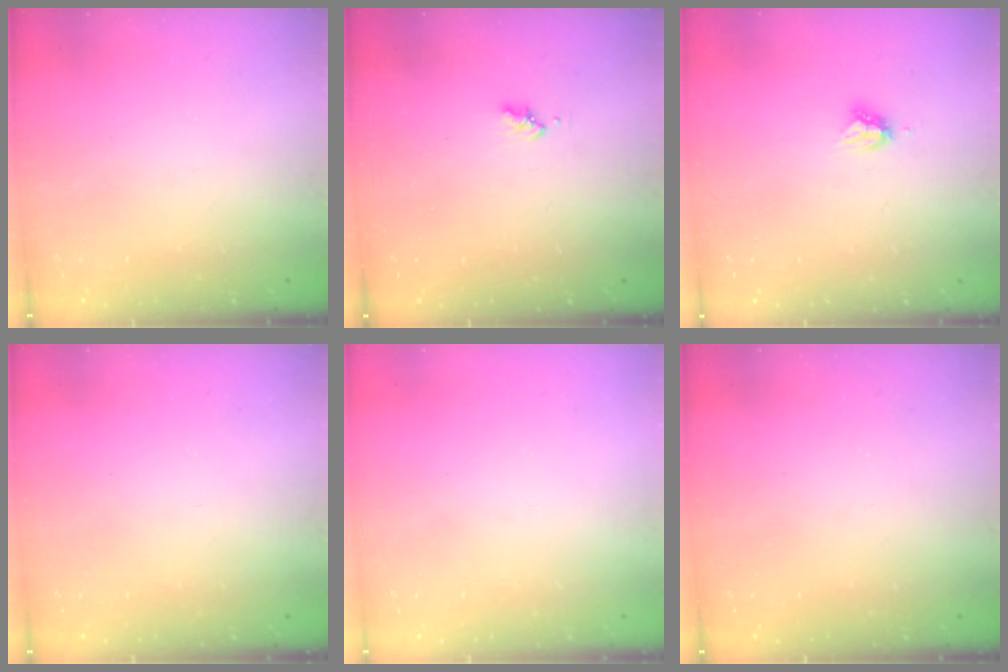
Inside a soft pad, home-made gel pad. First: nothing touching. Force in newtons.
{"total": 1.6, "press": 1.6, "slide": 0.3}
{"total": 4.0, "press": 3.9, "slide": 0.7}
{"total": 0.0}
{"total": 0.0}
{"total": 0.0}